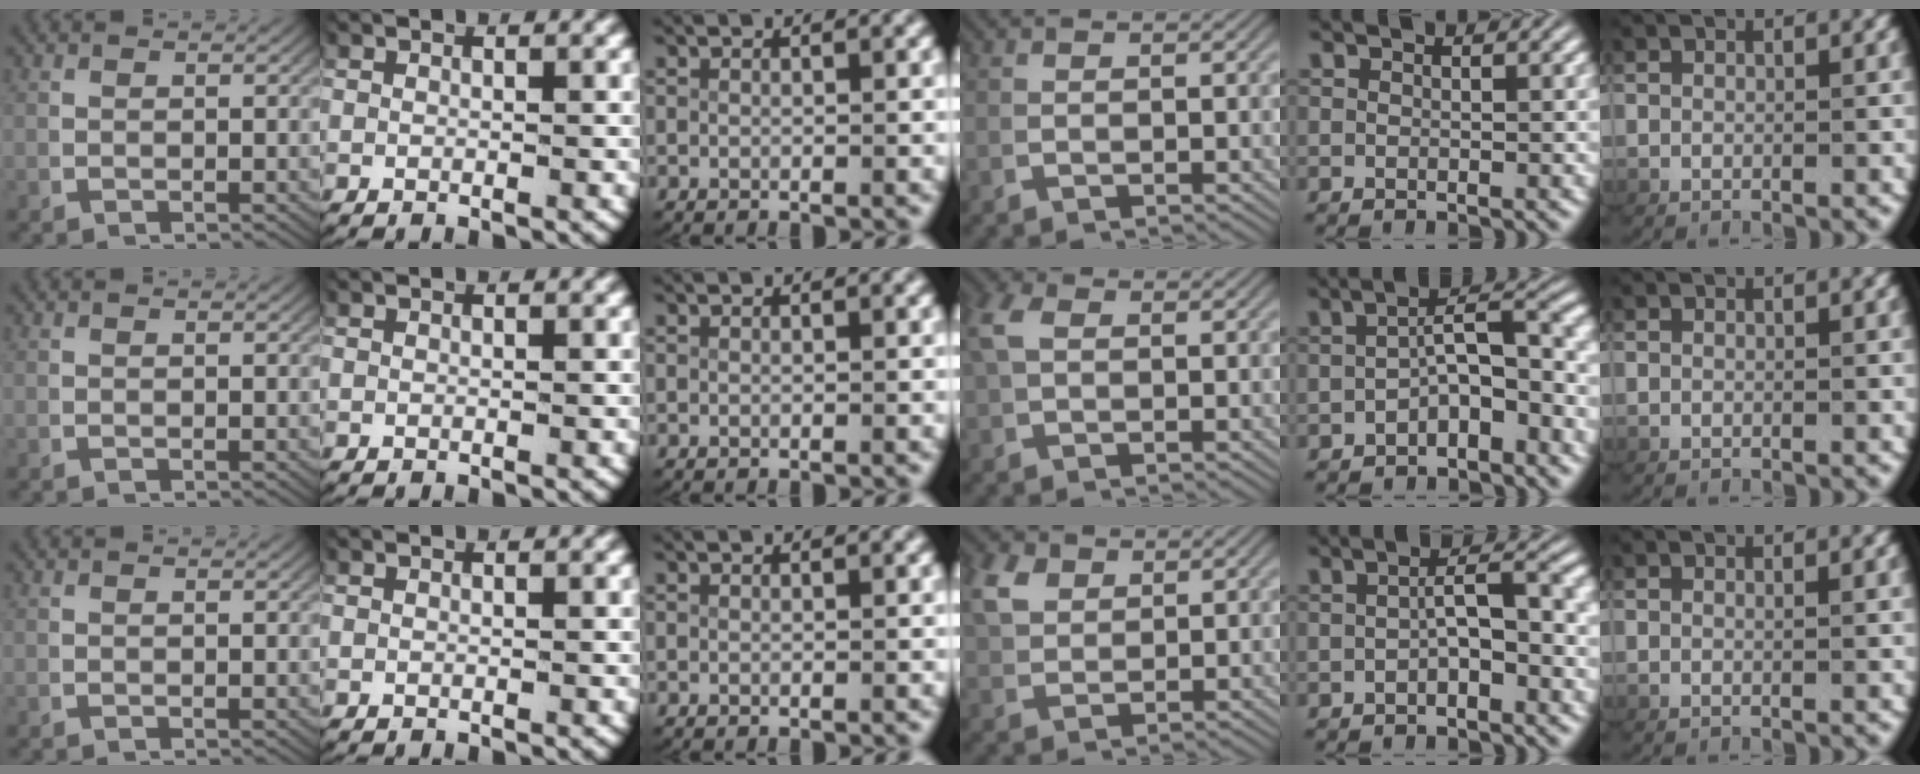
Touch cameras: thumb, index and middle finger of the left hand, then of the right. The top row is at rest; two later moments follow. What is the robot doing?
{"motion": "lift_and_place", "object": "card"}